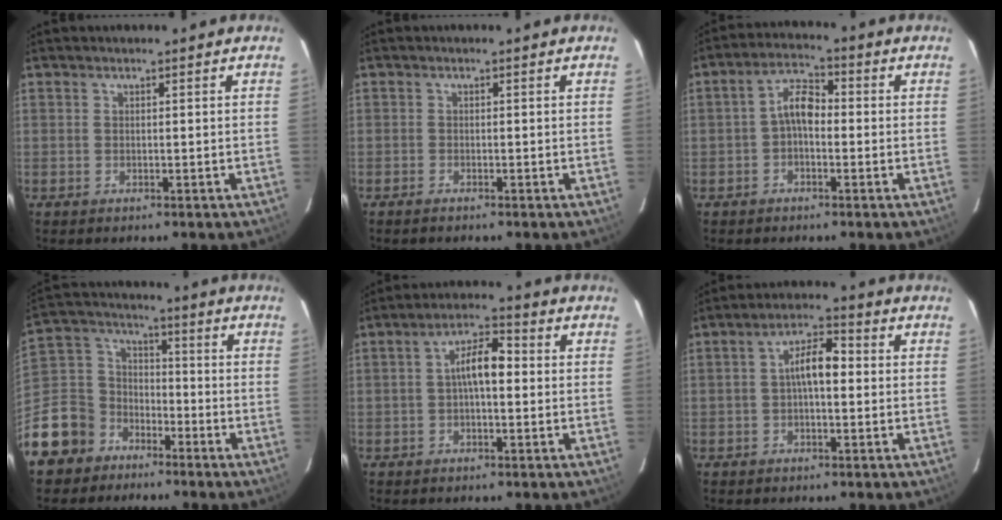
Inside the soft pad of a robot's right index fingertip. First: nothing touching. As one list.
[{"total": 1.1, "force": [-1.0, 0.3, 0.3], "torque": [-0.012, 0.000, -0.021]}, {"total": 4.9, "force": [-0.9, 2.7, 4.0], "torque": [-0.077, 0.020, -0.020]}, {"total": 12.6, "force": [-8.0, 9.6, 1.6], "torque": [-0.072, 0.053, -0.146]}, {"total": 6.5, "force": [0.0, 2.6, 6.0], "torque": [-0.107, 0.019, -0.001]}, {"total": 6.4, "force": [0.0, 2.6, 5.8], "torque": [-0.104, 0.019, -0.001]}]